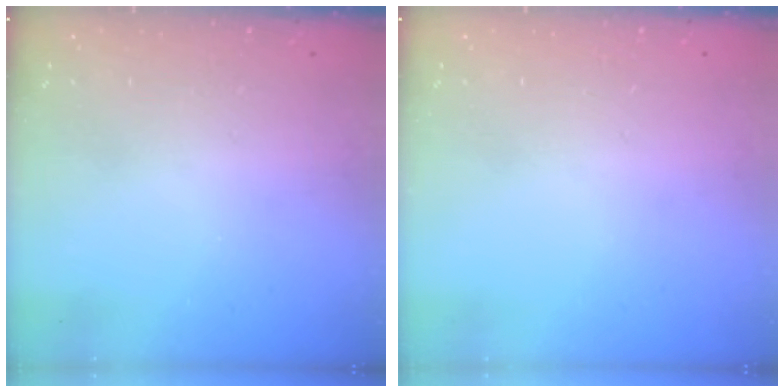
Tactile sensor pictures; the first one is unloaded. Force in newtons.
{"total": 0.0}